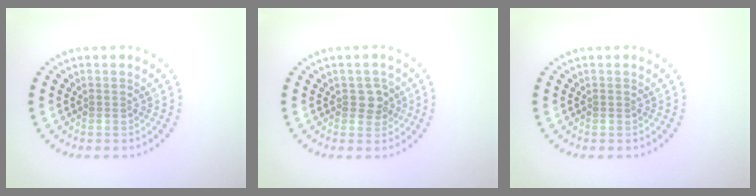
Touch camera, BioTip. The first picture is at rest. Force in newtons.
{"total": 1.9, "press": 1.8, "slide": 0.6}
{"total": 0.0}